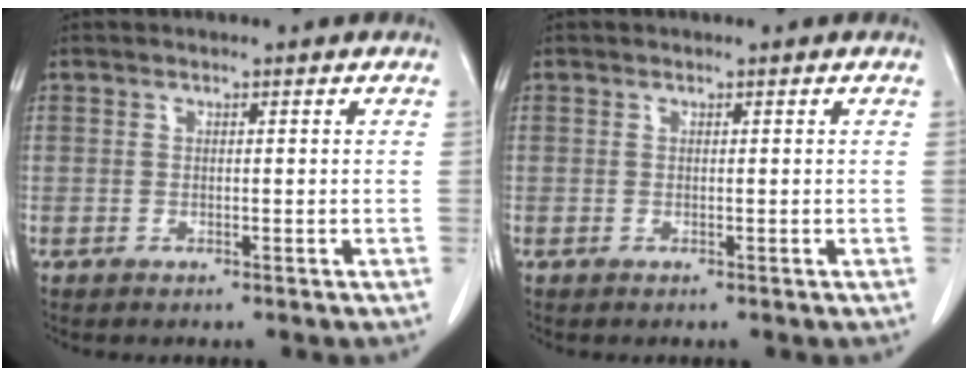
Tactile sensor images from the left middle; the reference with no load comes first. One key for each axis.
{"total": 0.0}